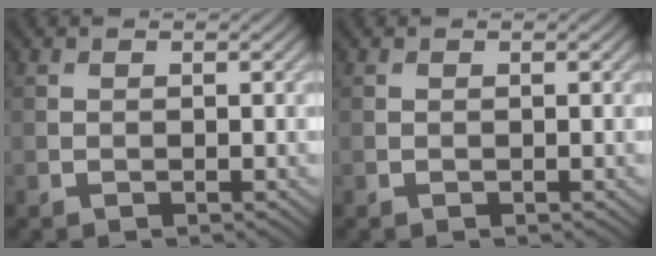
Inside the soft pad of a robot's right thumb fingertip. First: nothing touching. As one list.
[{"total": 0.0}]